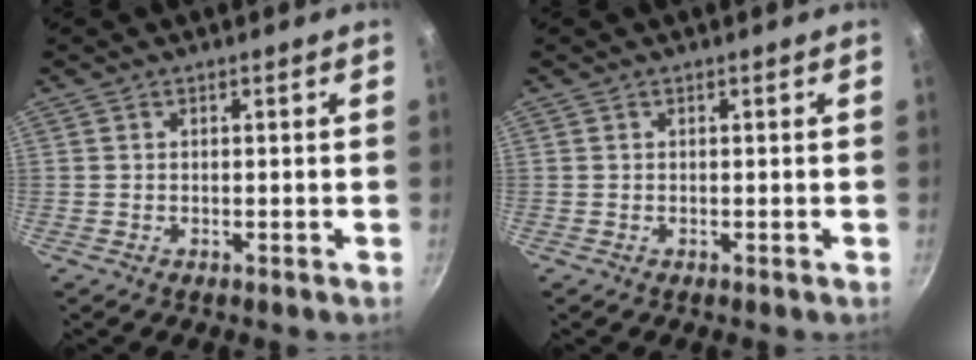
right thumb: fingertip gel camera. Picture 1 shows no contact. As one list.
[{"total": 0.0}]